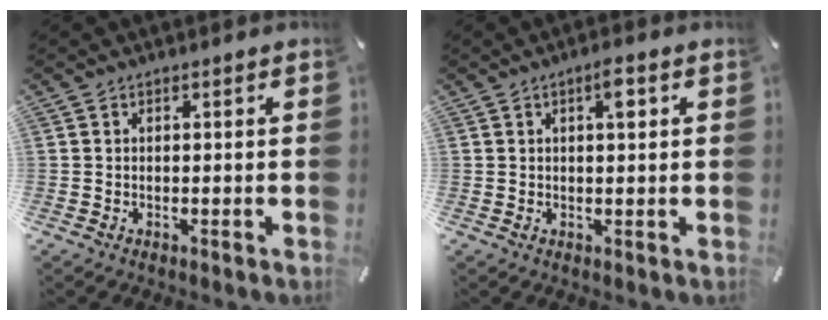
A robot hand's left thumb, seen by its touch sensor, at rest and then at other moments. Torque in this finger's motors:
{"motor_torque": [0.04, -0.01, 0.46, 0.02, 0.06]}